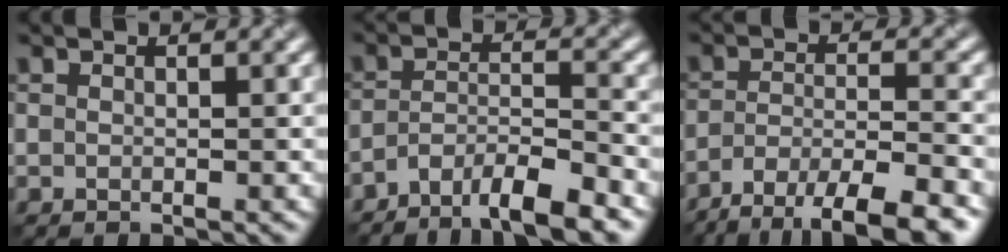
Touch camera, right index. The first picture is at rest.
{"total": 6.5, "force": [-5.1, 1.2, 3.7], "torque": [-0.058, -0.001, -0.089]}
{"total": 8.3, "force": [-6.2, 2.1, 5.1], "torque": [-0.077, -0.003, -0.101]}